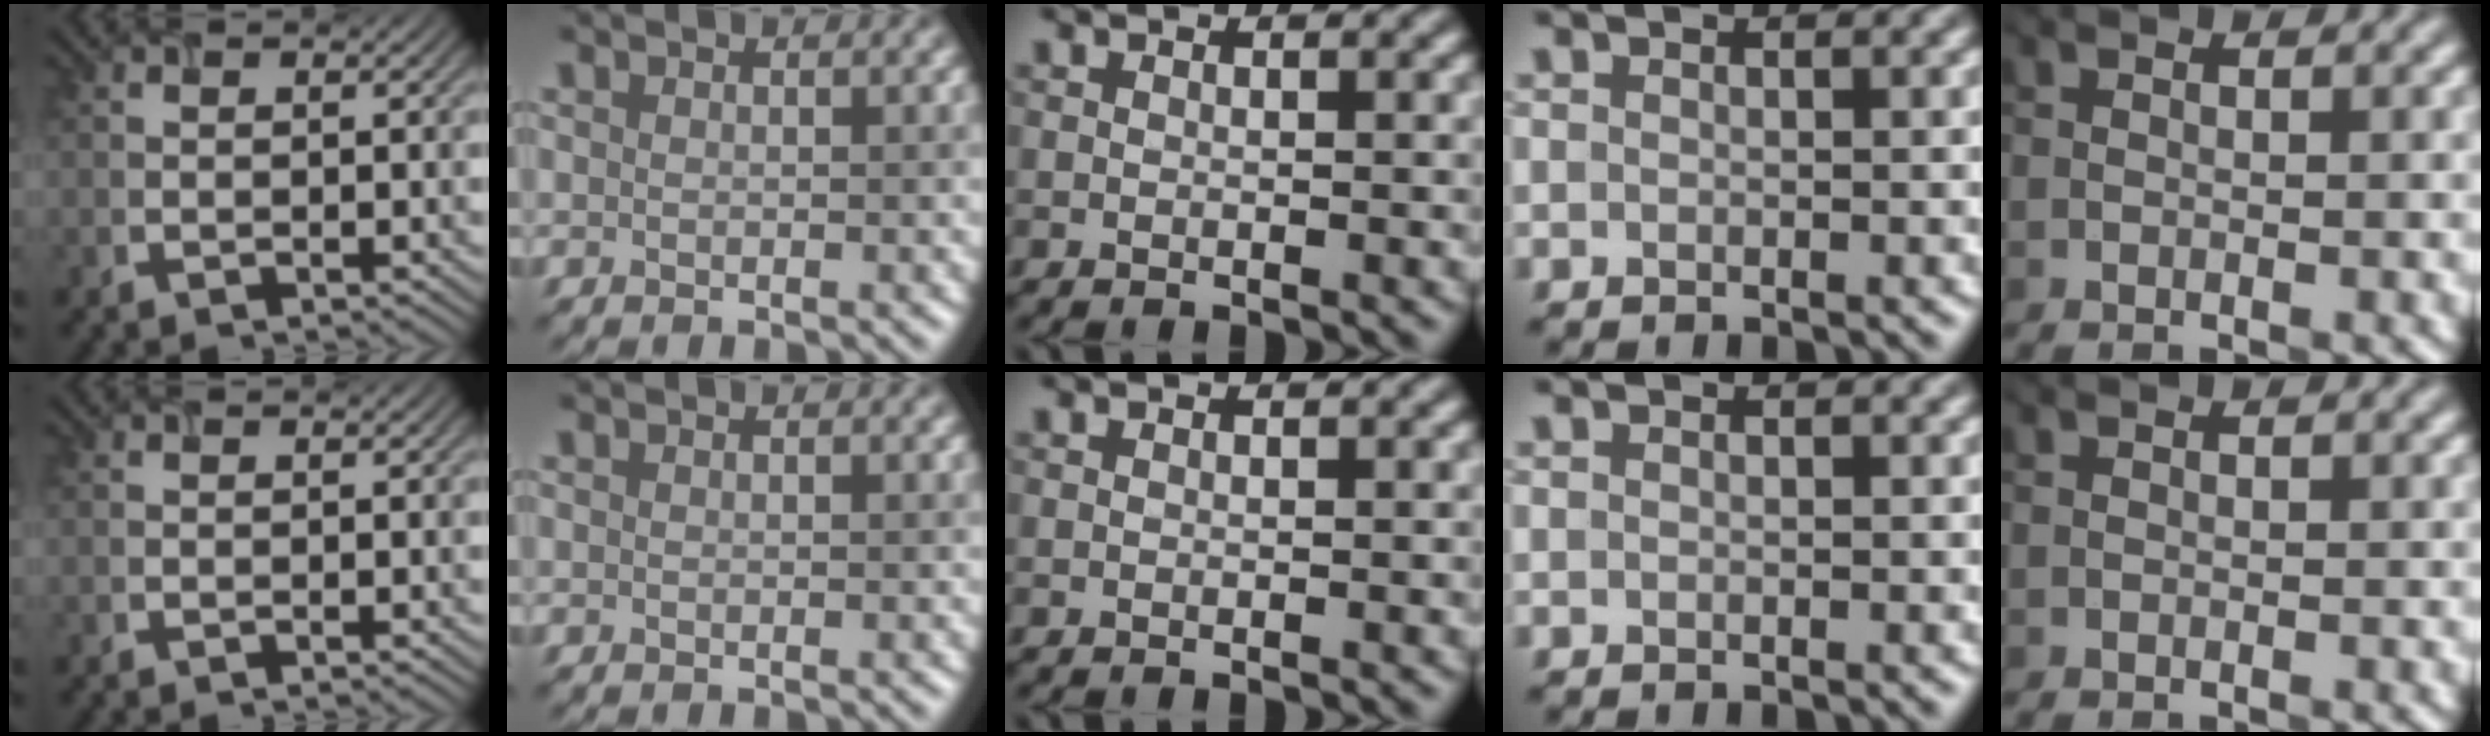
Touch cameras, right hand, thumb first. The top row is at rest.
{}